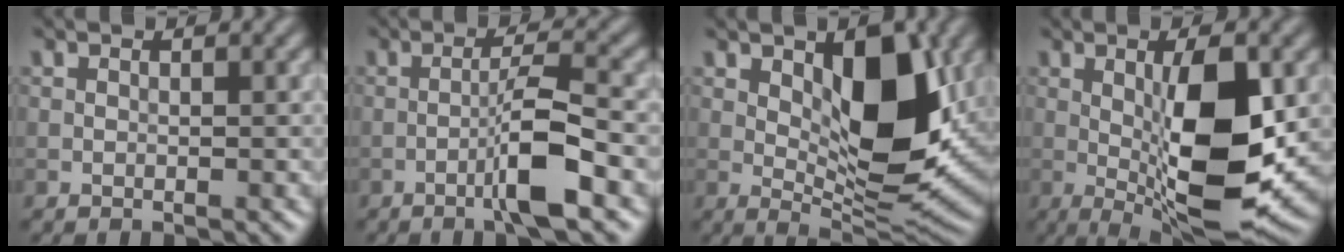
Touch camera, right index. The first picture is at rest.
{"total": 4.7, "force": [-2.1, 0.3, 4.2], "torque": [-0.071, 0.015, -0.046]}
{"total": 9.6, "force": [1.8, 4.3, 8.4], "torque": [-0.124, -0.010, 0.035]}
{"total": 10.1, "force": [-0.1, 3.0, 9.6], "torque": [-0.154, -0.010, 0.005]}